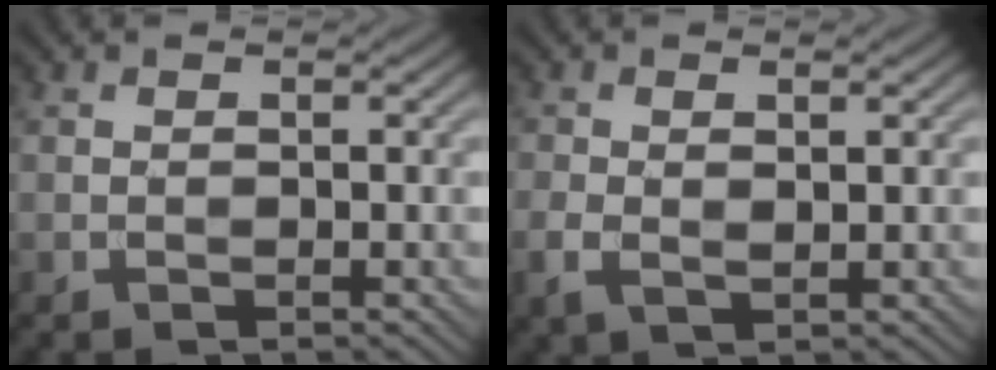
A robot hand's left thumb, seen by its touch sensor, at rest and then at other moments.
{"total": 2.5, "force": [0.2, 1.0, 2.3], "torque": [-0.053, -0.002, 0.003]}